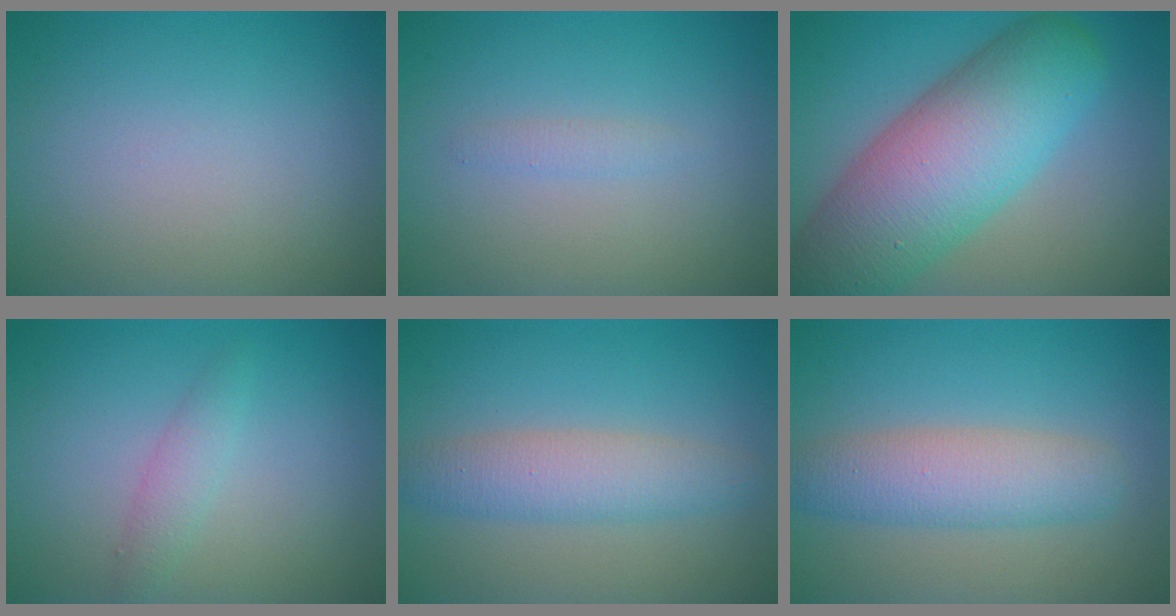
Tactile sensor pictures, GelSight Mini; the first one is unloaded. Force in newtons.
{"total": 0.9, "press": 0.9, "slide": 0.0}
{"total": 12.0, "press": 12.0, "slide": 0.5}
{"total": 1.6, "press": 1.6, "slide": 0.0}
{"total": 4.0, "press": 4.0, "slide": 0.0}
{"total": 4.8, "press": 4.8, "slide": 0.2}